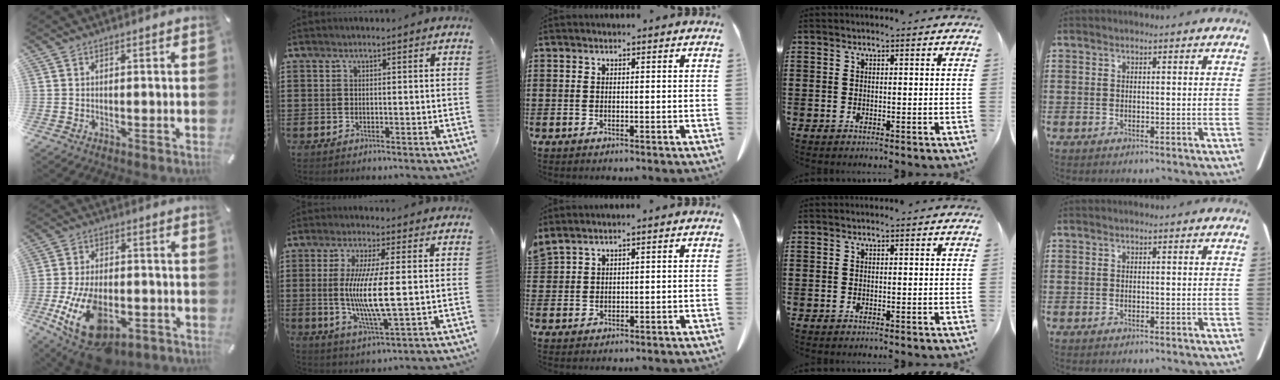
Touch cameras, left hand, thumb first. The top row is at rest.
{"thumb": {"total": 18.3, "force": [-6.8, 10.2, 13.6], "torque": [-0.273, 0.031, -0.104]}, "index": {"total": 9.2, "force": [0.3, 1.1, 9.2], "torque": [-0.179, -0.008, 0.001]}, "middle": {"total": 1.4, "force": [1.4, 0.0, 0.4], "torque": [-0.009, -0.001, 0.026]}}